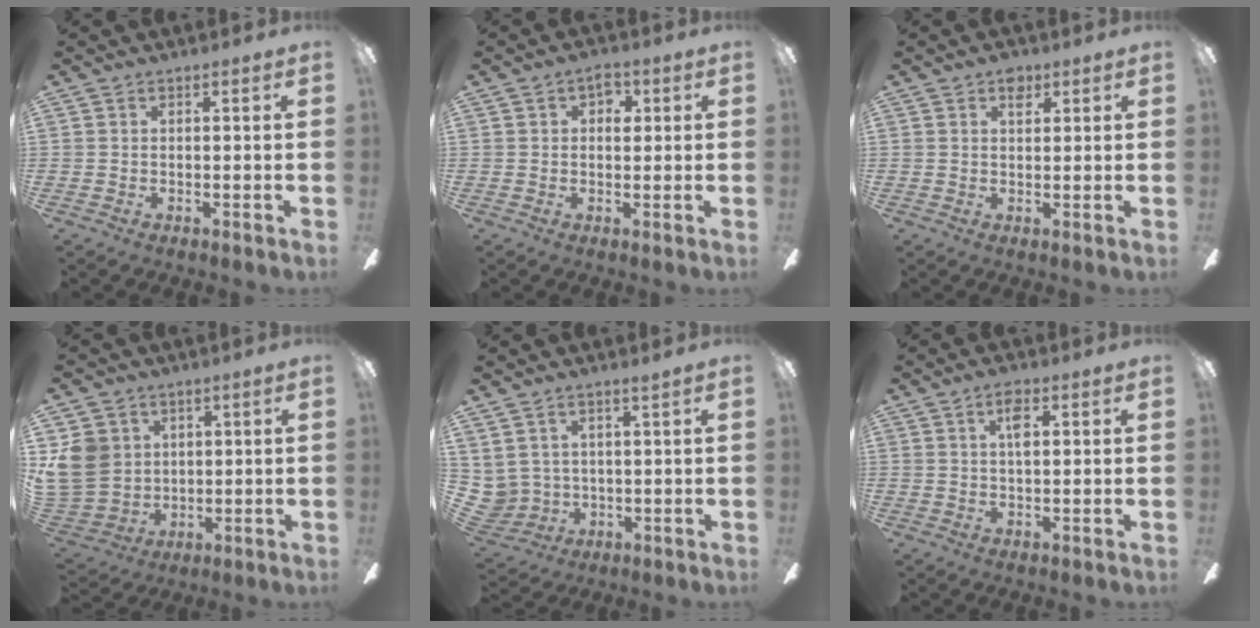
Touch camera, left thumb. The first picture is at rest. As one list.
[{"total": 4.1, "force": [1.3, 2.7, 2.7], "torque": [-0.016, -0.005, 0.014]}, {"total": 3.2, "force": [1.9, 1.9, 1.7], "torque": [-0.014, -0.005, 0.029]}, {"total": 11.1, "force": [3.3, 10.0, 3.6], "torque": [-0.112, -0.011, 0.068]}, {"total": 5.4, "force": [3.3, 4.1, 1.0], "torque": [-0.056, -0.021, 0.066]}, {"total": 3.9, "force": [1.6, 1.6, 3.3], "torque": [-0.055, 0.003, 0.021]}]